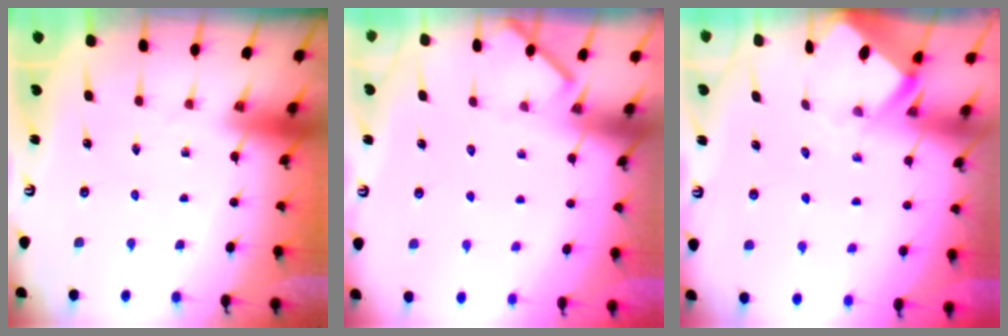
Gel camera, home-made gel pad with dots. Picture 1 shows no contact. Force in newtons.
{"total": 1.7, "press": 1.6, "slide": 0.1}
{"total": 2.3, "press": 2.3, "slide": 0.2}